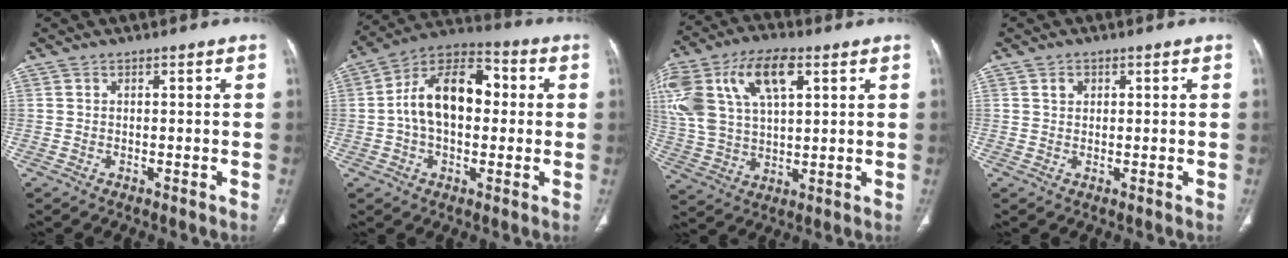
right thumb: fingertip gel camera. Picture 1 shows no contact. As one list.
[{"total": 15.6, "force": [1.0, 9.7, 12.2], "torque": [-0.186, 0.037, 0.007]}, {"total": 21.7, "force": [8.1, 11.8, 16.2], "torque": [-0.354, 0.021, 0.151]}, {"total": 1.5, "force": [0.6, 1.2, 0.6], "torque": [-0.001, 0.000, 0.010]}]